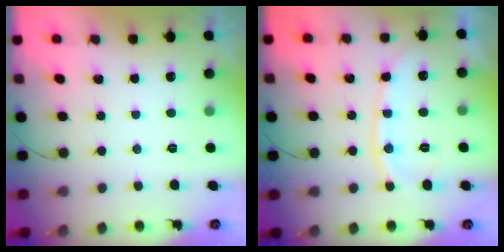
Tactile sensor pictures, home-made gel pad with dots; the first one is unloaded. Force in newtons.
{"total": 11.1, "press": 11.0, "slide": 1.6}